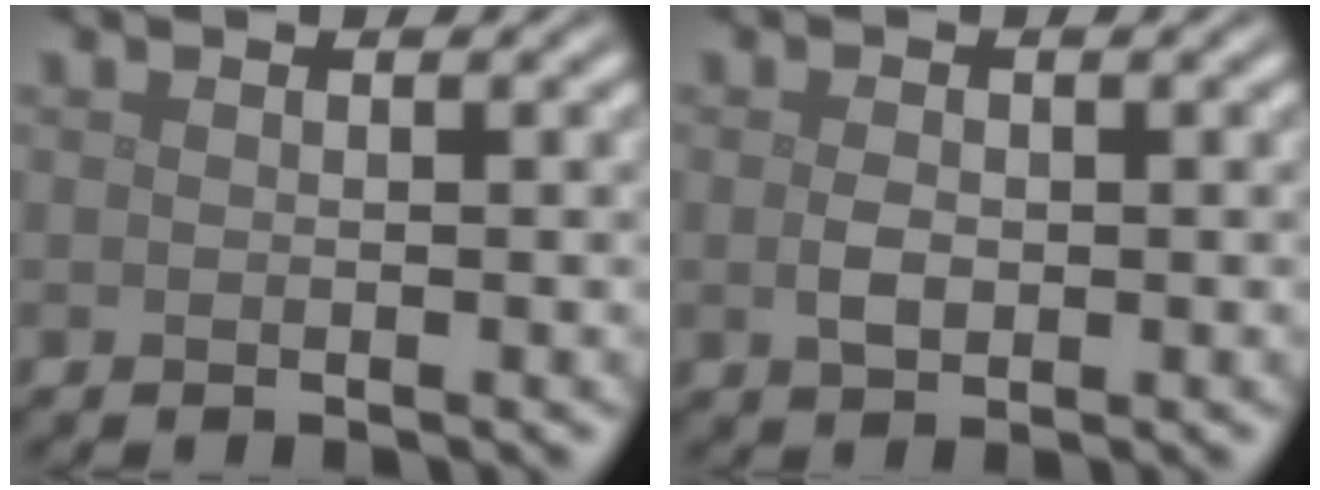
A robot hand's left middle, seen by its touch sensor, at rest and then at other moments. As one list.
[{"total": 1.7, "force": [-0.1, 1.1, 1.3], "torque": [-0.028, -0.002, 0.000]}]